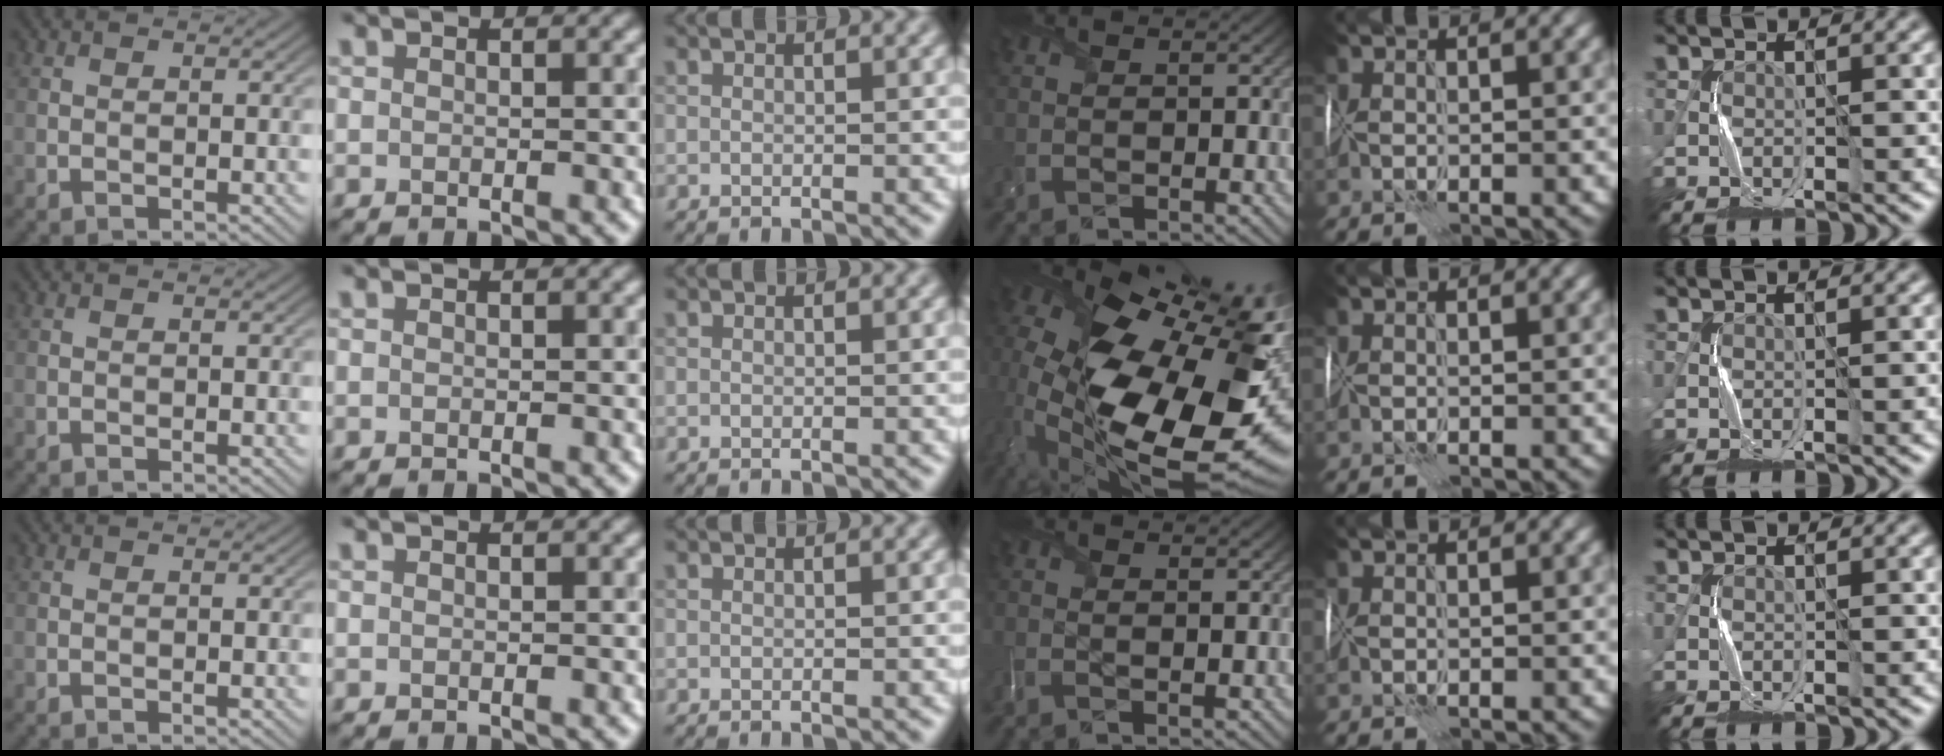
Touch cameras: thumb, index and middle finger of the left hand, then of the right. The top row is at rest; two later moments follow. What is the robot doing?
{"motion": "wrap", "object": "cellophane"}